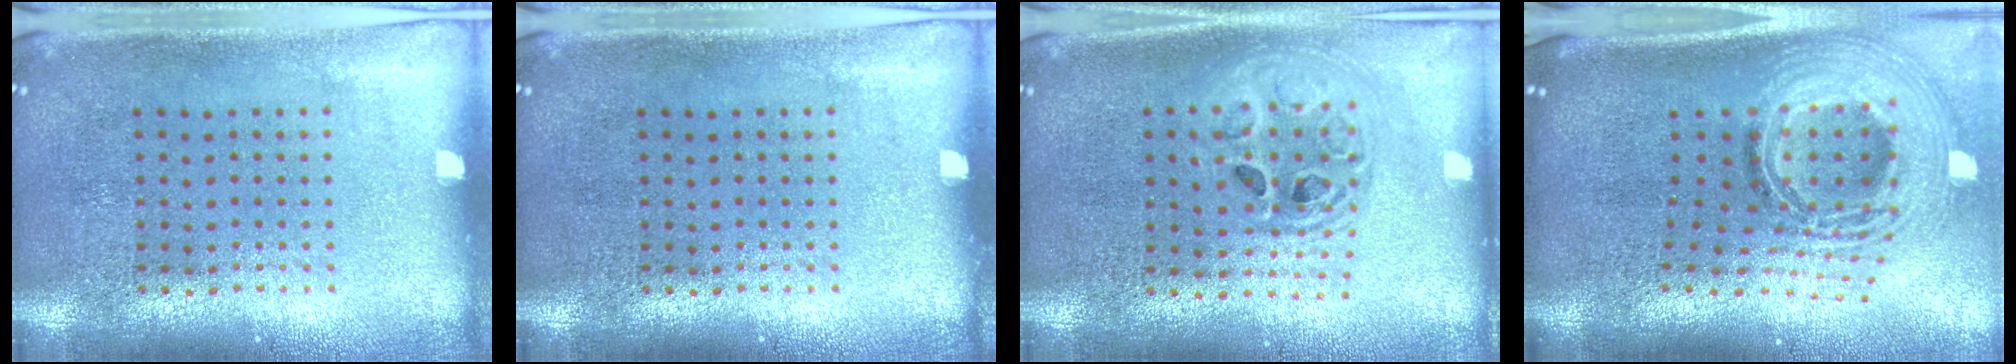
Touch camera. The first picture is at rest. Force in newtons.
{"total": 0.0}
{"total": 1.7, "press": 1.4, "slide": 0.9}
{"total": 2.9, "press": 2.0, "slide": 2.0}